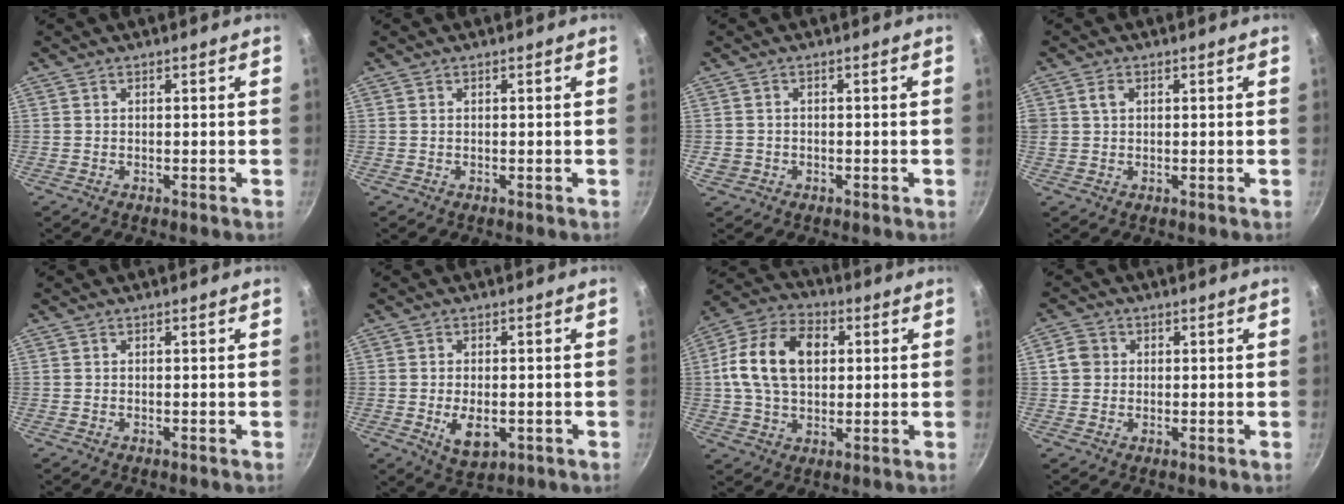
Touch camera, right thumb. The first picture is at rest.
{"total": 0.0}
{"total": 2.3, "force": [-0.6, 2.0, 0.9], "torque": [-0.016, 0.006, -0.004]}
{"total": 2.4, "force": [0.8, 1.8, 1.4], "torque": [-0.016, 0.003, 0.015]}
{"total": 0.0}
{"total": 6.6, "force": [-1.4, 3.8, 5.2], "torque": [-0.078, -0.004, -0.013]}
{"total": 15.6, "force": [2.6, 10.6, 11.1], "torque": [-0.184, 0.019, 0.031]}
{"total": 3.9, "force": [0.4, 3.6, 1.5], "torque": [-0.007, 0.009, 0.001]}